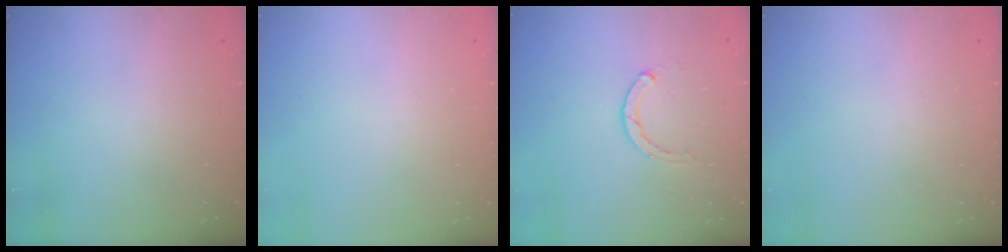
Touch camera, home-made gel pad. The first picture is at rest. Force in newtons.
{"total": 0.0}
{"total": 2.8, "press": 2.8, "slide": 0.5}
{"total": 0.0}